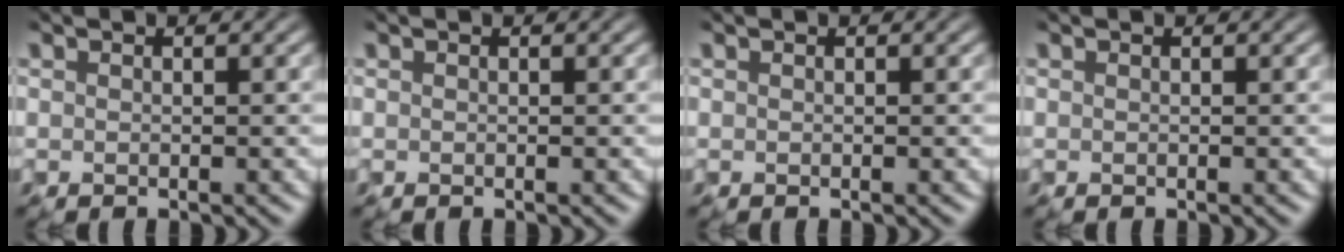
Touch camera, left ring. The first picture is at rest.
{"total": 0.0}
{"total": 0.0}
{"total": 0.0}